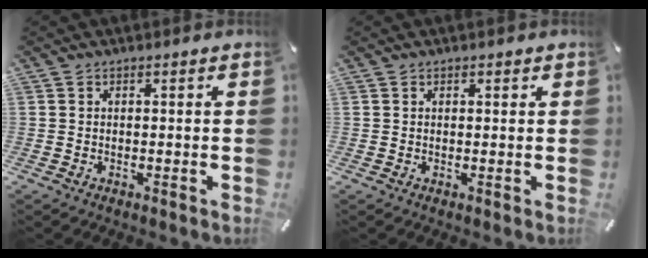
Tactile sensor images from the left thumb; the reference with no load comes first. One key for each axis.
{"total": 0.6, "fx": 0.3, "fy": 0.5, "fz": 0.2, "tx": 0.004, "ty": -0.001, "tz": 0.004}